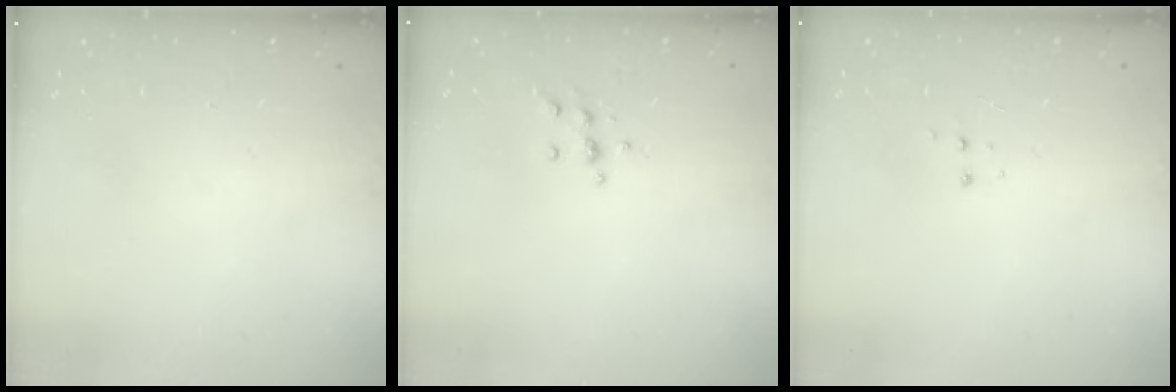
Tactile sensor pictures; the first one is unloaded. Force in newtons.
{"total": 5.4, "press": 5.3, "slide": 0.6}
{"total": 5.2, "press": 5.2, "slide": 0.3}